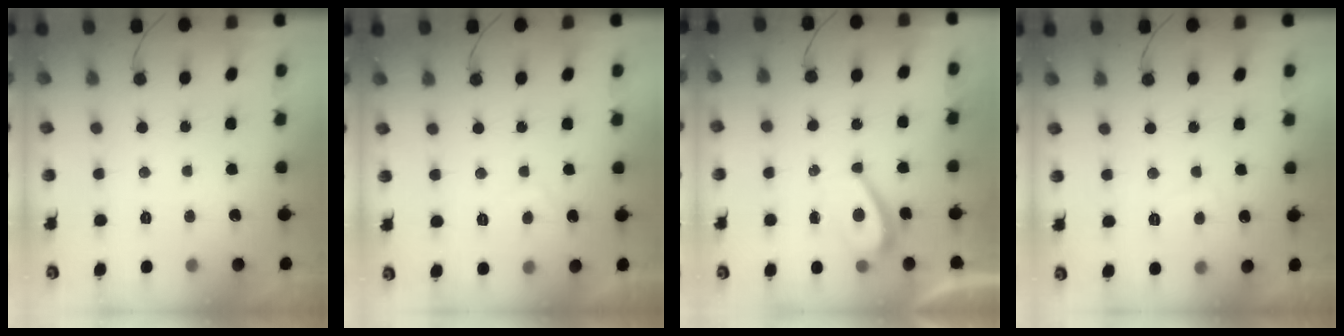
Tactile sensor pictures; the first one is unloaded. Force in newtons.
{"total": 1.5, "press": 1.3, "slide": 0.7}
{"total": 2.7, "press": 2.7, "slide": 0.6}
{"total": 2.8, "press": 2.7, "slide": 0.8}